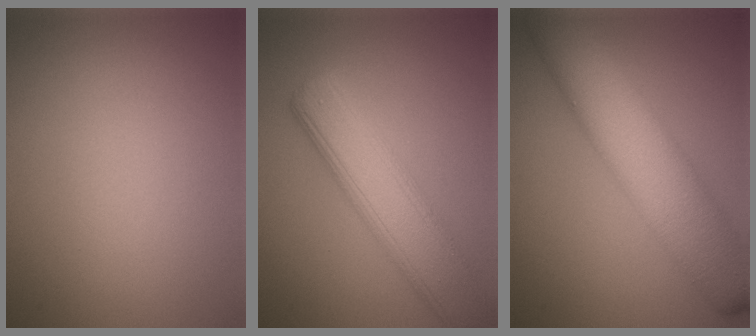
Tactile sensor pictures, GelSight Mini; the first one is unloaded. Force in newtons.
{"total": 7.4, "press": 7.4, "slide": 0.7}
{"total": 9.9, "press": 9.9, "slide": 0.2}